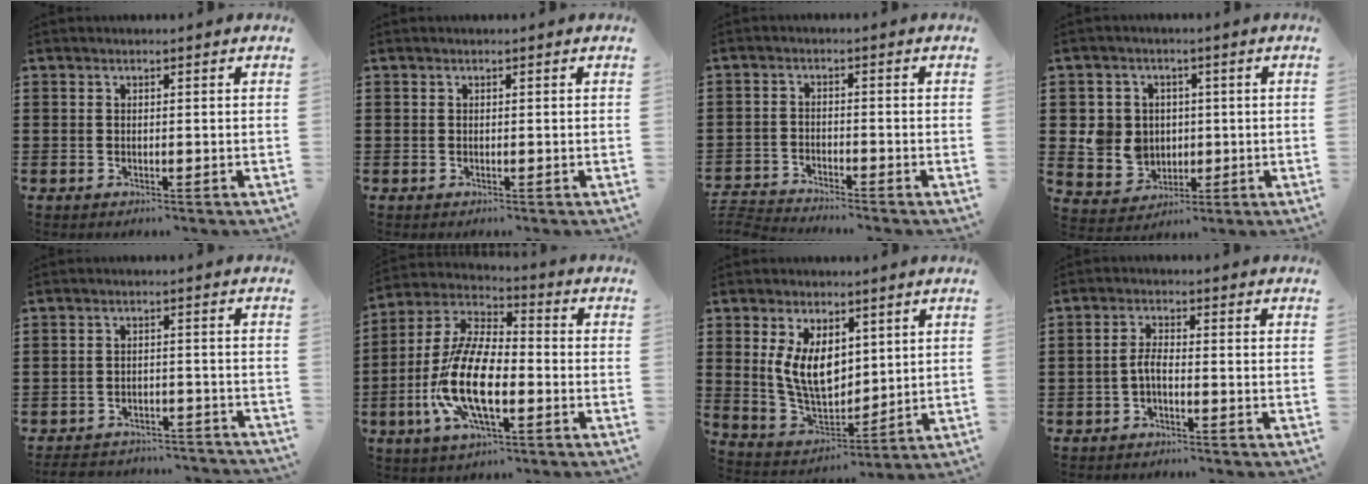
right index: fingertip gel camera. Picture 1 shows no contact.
{"total": 0.0}
{"total": 3.2, "force": [-3.2, -0.1, 0.0], "torque": [-0.011, -0.004, -0.070]}
{"total": 6.1, "force": [0.4, 5.8, 1.9], "torque": [-0.059, 0.019, 0.011]}
{"total": 3.4, "force": [-3.4, 0.4, 0.4], "torque": [-0.016, 0.001, -0.072]}
{"total": 14.0, "force": [-4.3, 5.8, 12.0], "torque": [-0.278, -0.007, -0.086]}
{"total": 8.4, "force": [2.5, 5.2, 6.1], "torque": [-0.136, 0.002, 0.044]}
{"total": 2.6, "force": [-1.2, 0.6, 2.2], "torque": [-0.056, -0.002, -0.028]}